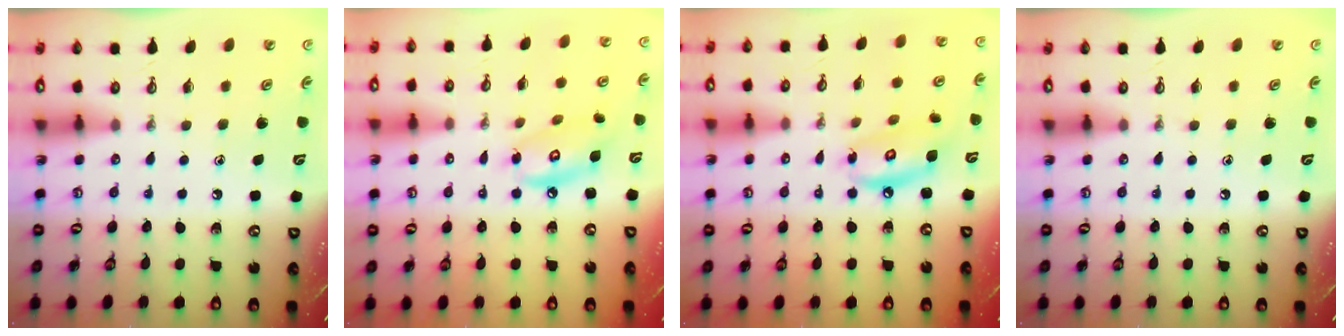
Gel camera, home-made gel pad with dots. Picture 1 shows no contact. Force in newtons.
{"total": 10.2, "press": 10.2, "slide": 0.5}
{"total": 9.7, "press": 9.7, "slide": 0.9}
{"total": 0.0}